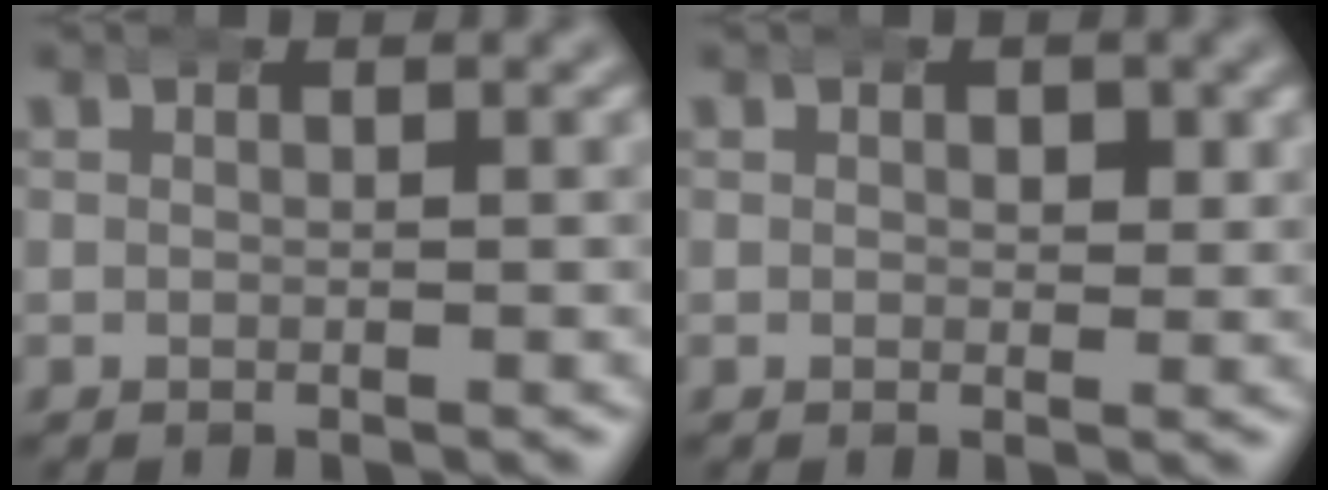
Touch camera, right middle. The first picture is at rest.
{"total": 1.4, "force": [0.5, 1.0, 0.9], "torque": [-0.008, -0.003, 0.009]}